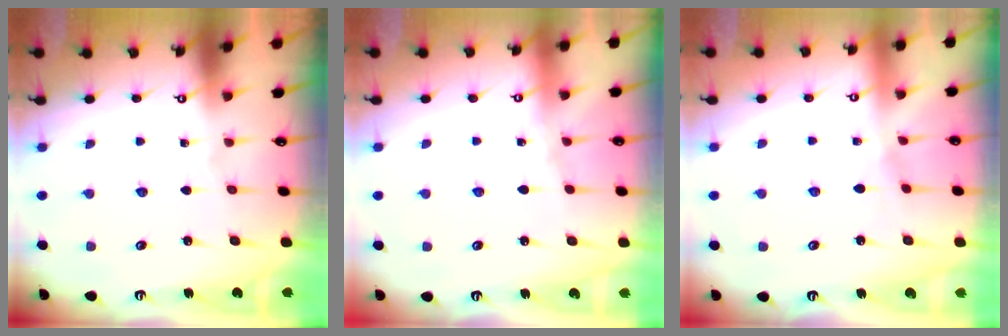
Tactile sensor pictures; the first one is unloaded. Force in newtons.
{"total": 2.2, "press": 2.1, "slide": 0.5}
{"total": 4.8, "press": 4.7, "slide": 0.7}